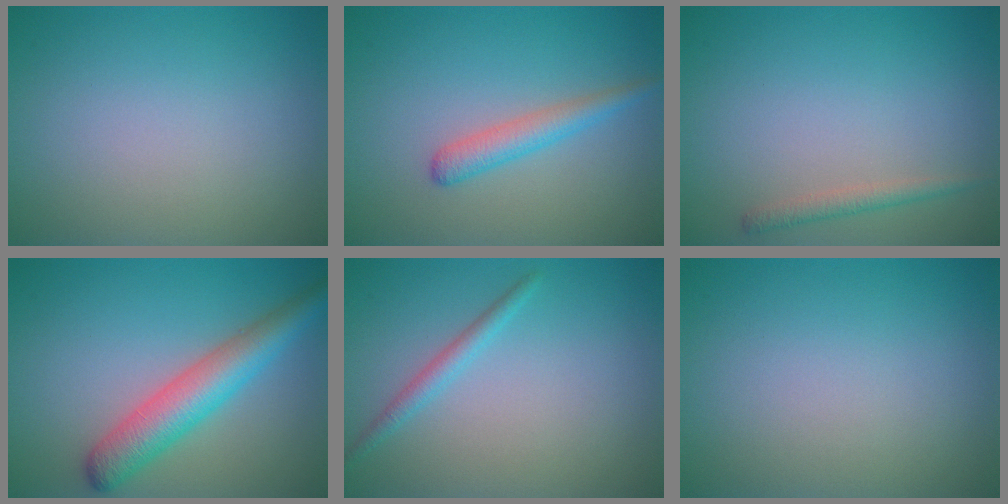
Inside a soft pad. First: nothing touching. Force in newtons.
{"total": 2.4, "press": 2.3, "slide": 0.1}
{"total": 1.4, "press": 1.4, "slide": 0.1}
{"total": 5.4, "press": 5.4, "slide": 0.1}
{"total": 1.6, "press": 1.6, "slide": 0.1}
{"total": 0.0}